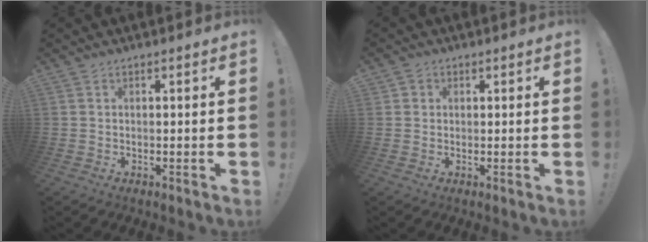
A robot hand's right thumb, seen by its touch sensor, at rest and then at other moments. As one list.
[{"total": 1.8, "force": [0.4, 1.7, 0.4], "torque": [-0.009, 0.002, 0.007]}]